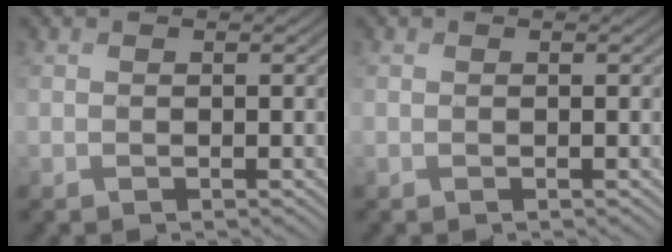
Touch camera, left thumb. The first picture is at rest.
{"total": 0.0}